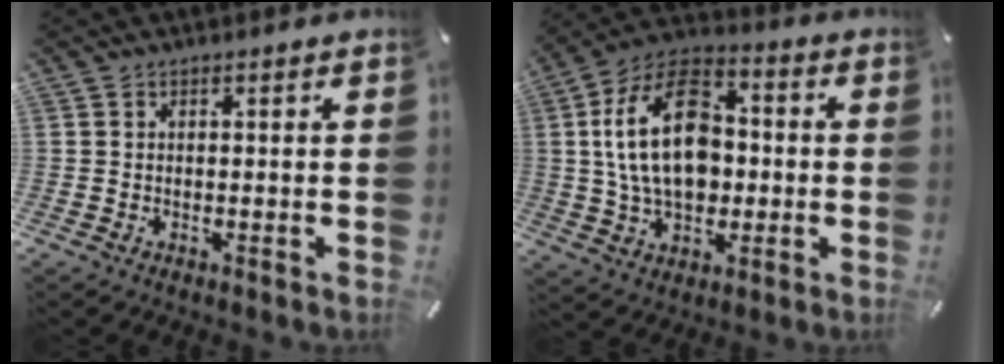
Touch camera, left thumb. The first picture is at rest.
{"total": 19.3, "force": [0.4, 13.2, 14.0], "torque": [-0.278, 0.010, 0.002]}